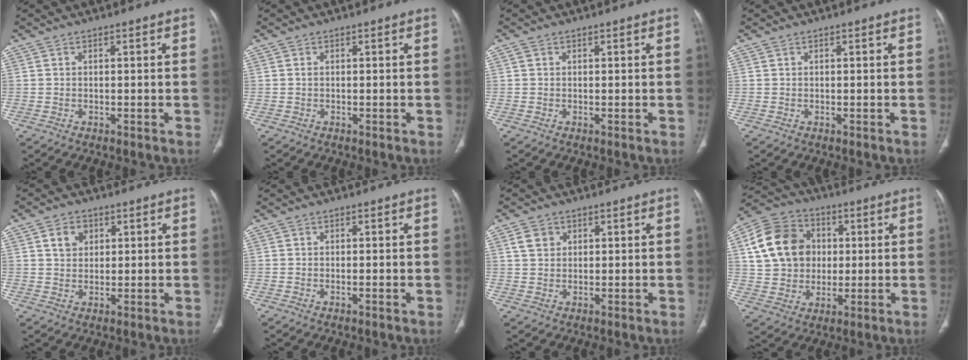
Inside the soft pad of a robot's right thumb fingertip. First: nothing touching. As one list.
[{"total": 0.0}, {"total": 0.5, "force": [0.2, 0.5, 0.2], "torque": [-0.003, 0.001, 0.002]}, {"total": 0.0}, {"total": 4.5, "force": [1.8, 3.5, 2.2], "torque": [-0.014, -0.007, 0.031]}, {"total": 0.8, "force": [-0.1, 0.1, 0.8], "torque": [-0.011, 0.000, -0.002]}, {"total": 3.4, "force": [1.5, 2.6, 1.5], "torque": [-0.014, -0.004, 0.030]}, {"total": 15.6, "force": [3.0, 12.9, 8.2], "torque": [-0.132, 0.015, 0.054]}]